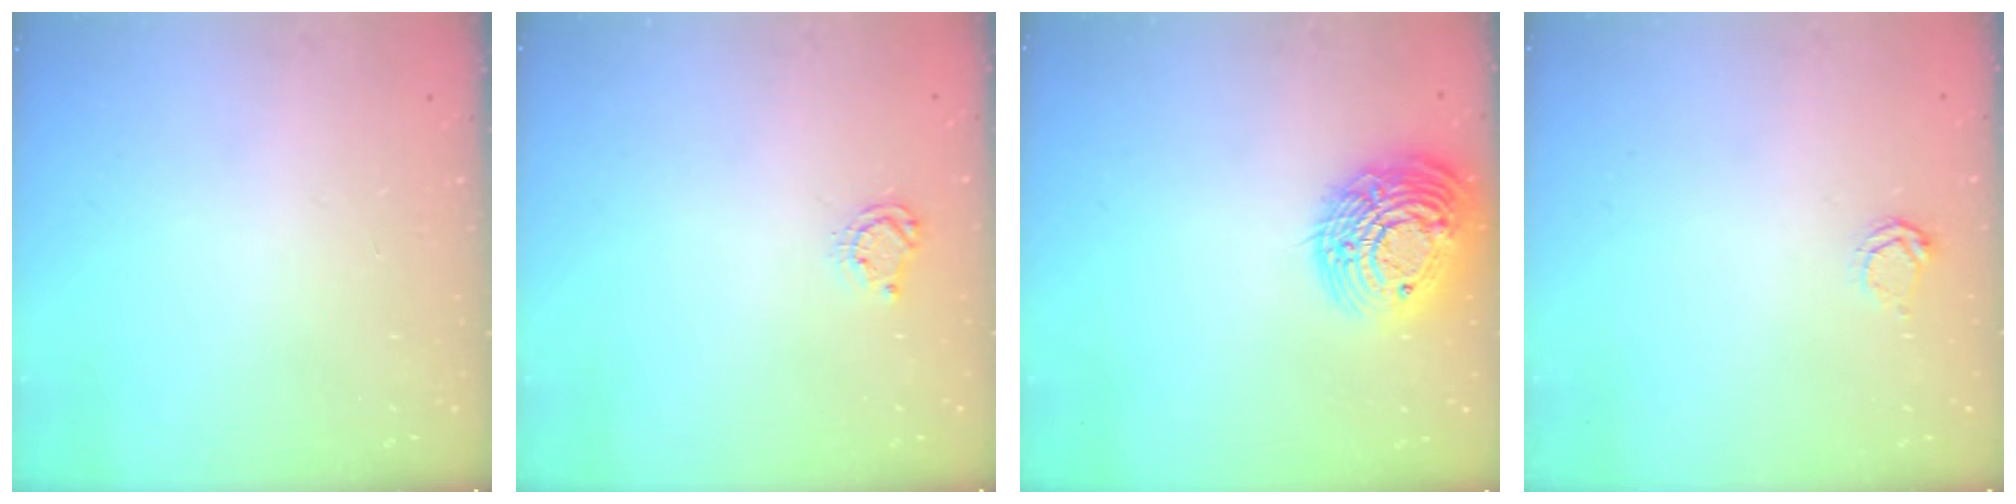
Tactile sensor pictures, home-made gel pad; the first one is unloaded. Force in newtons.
{"total": 5.7, "press": 5.6, "slide": 0.7}
{"total": 19.1, "press": 19.0, "slide": 1.5}
{"total": 3.1, "press": 3.1, "slide": 0.4}